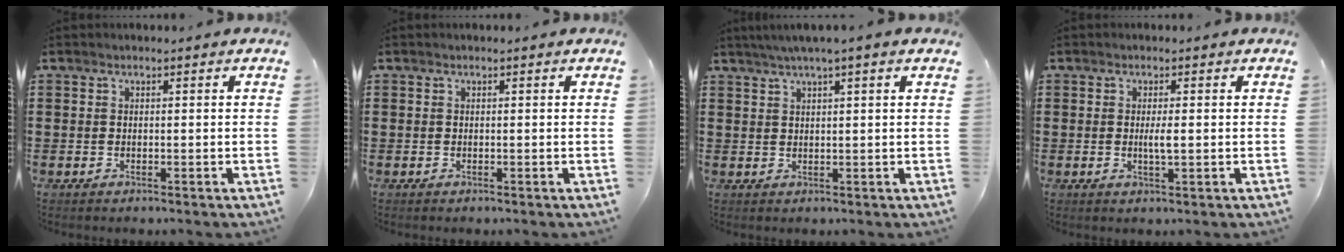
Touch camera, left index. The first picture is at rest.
{"total": 0.0}
{"total": 2.3, "force": [1.6, -0.3, 1.6], "torque": [-0.033, 0.002, 0.027]}
{"total": 2.2, "force": [0.0, 0.3, 2.2], "torque": [-0.043, -0.004, -0.001]}